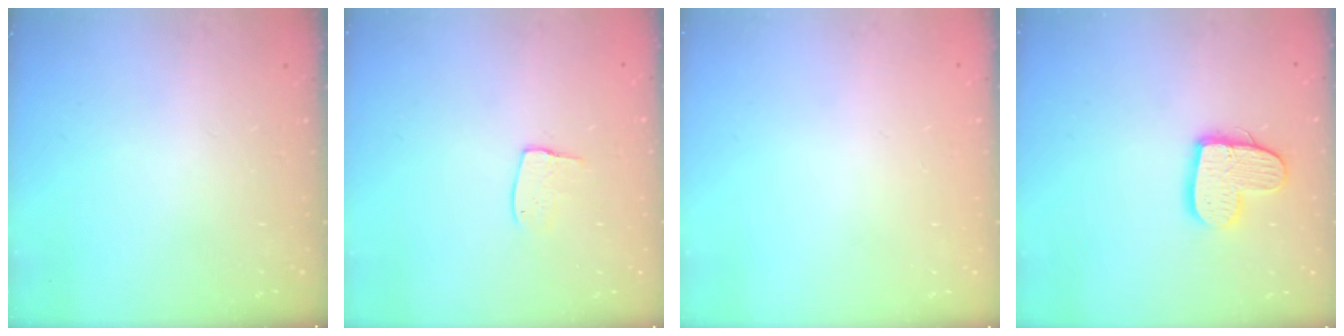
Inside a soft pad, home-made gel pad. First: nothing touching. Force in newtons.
{"total": 7.5, "press": 7.5, "slide": 0.4}
{"total": 0.0}
{"total": 12.6, "press": 12.6, "slide": 0.8}